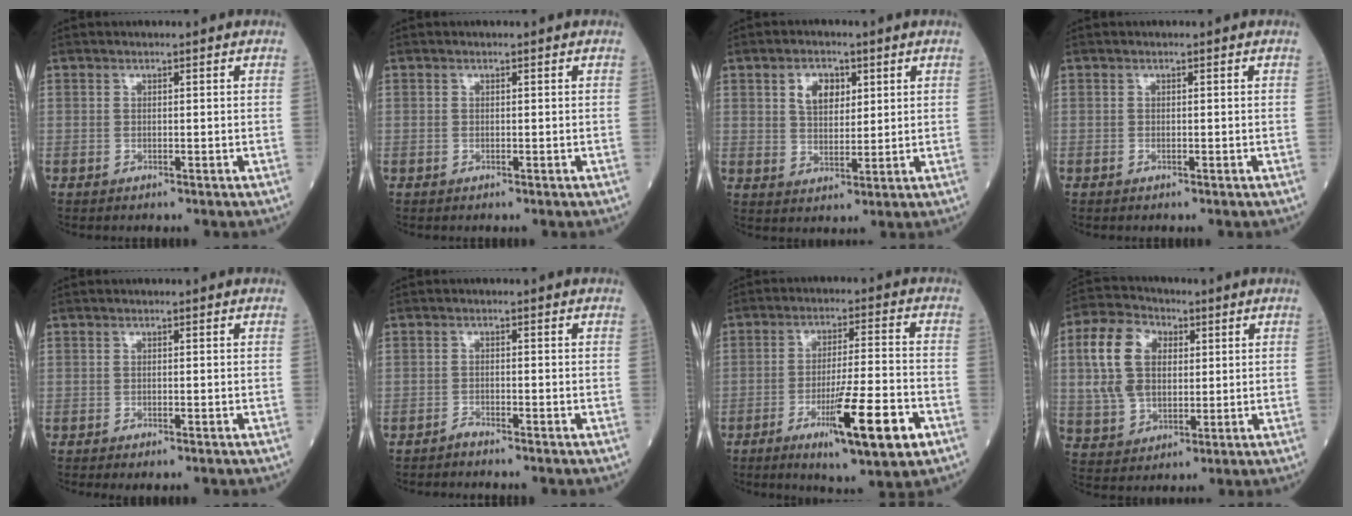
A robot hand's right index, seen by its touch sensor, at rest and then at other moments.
{"total": 0.0}
{"total": 5.3, "force": [2.3, 3.2, 3.5], "torque": [-0.064, 0.008, 0.046]}
{"total": 0.0}
{"total": 1.1, "force": [-0.8, 0.1, 0.7], "torque": [-0.008, -0.003, -0.010]}
{"total": 1.0, "force": [-1.0, -0.2, 0.0], "torque": [0.002, -0.002, -0.016]}
{"total": 12.6, "force": [-5.7, 0.7, 11.3], "torque": [-0.184, -0.020, -0.086]}
{"total": 11.3, "force": [3.0, 7.6, 7.8], "torque": [-0.186, 0.030, 0.061]}